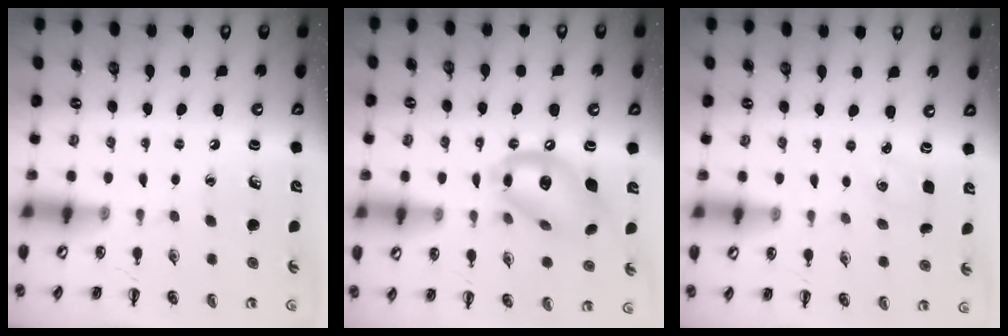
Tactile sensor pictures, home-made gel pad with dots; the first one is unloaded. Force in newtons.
{"total": 14.6, "press": 14.2, "slide": 3.7}
{"total": 1.8, "press": 1.7, "slide": 0.5}